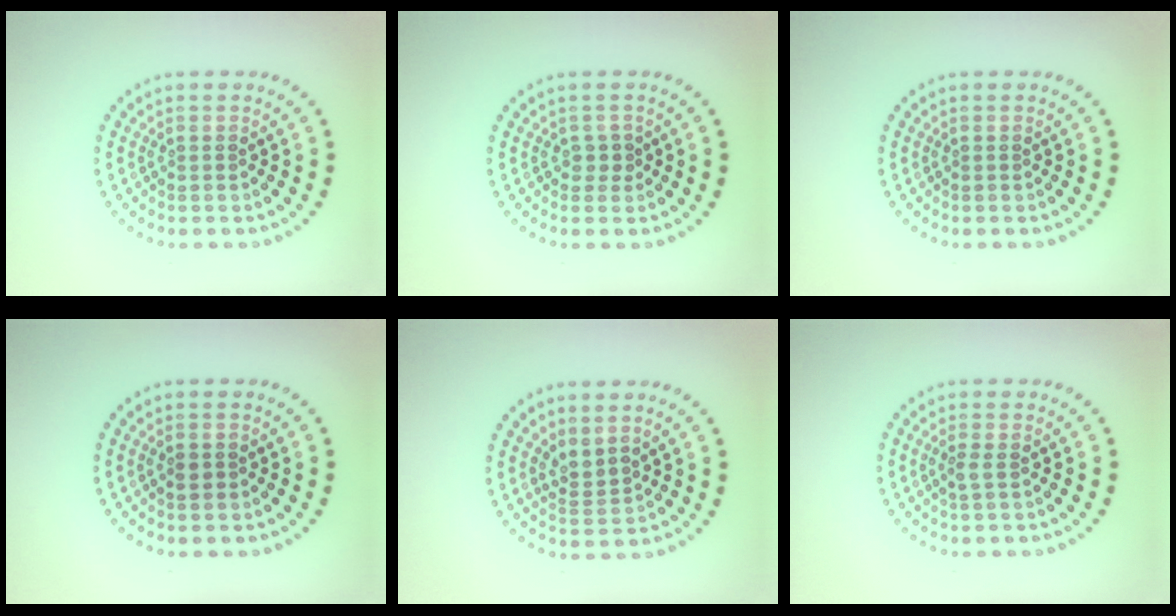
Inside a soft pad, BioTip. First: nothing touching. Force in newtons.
{"total": 1.2, "press": 1.0, "slide": 0.6}
{"total": 0.0}
{"total": 1.0, "press": 0.9, "slide": 0.3}
{"total": 2.1, "press": 1.4, "slide": 1.6}
{"total": 0.9, "press": 0.7, "slide": 0.6}